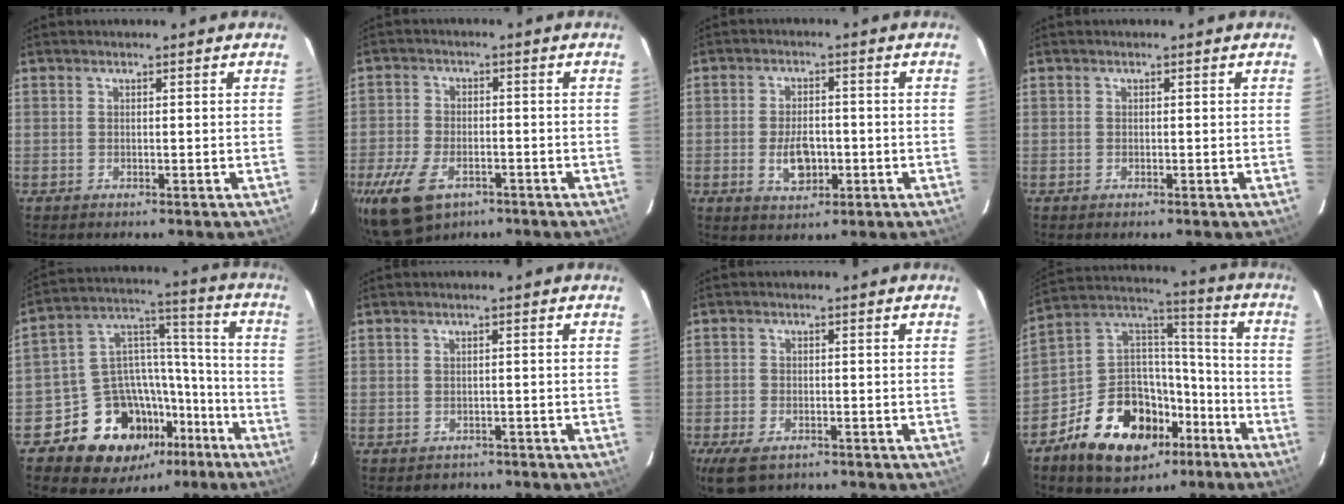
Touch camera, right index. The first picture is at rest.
{"total": 11.7, "force": [-6.8, 6.6, 6.9], "torque": [-0.166, -0.020, -0.120]}
{"total": 6.4, "force": [-1.7, 3.7, 4.9], "torque": [-0.093, 0.001, -0.022]}
{"total": 0.0}
{"total": 17.8, "force": [-10.7, 12.6, 6.7], "torque": [-0.133, 0.073, -0.146]}
{"total": 4.2, "force": [-2.3, 3.5, 0.1], "torque": [-0.008, 0.020, -0.023]}
{"total": 6.9, "force": [-4.4, 3.7, 3.8], "torque": [-0.096, -0.020, -0.079]}
{"total": 21.0, "force": [-11.0, 13.4, 11.9], "torque": [-0.245, 0.046, -0.163]}